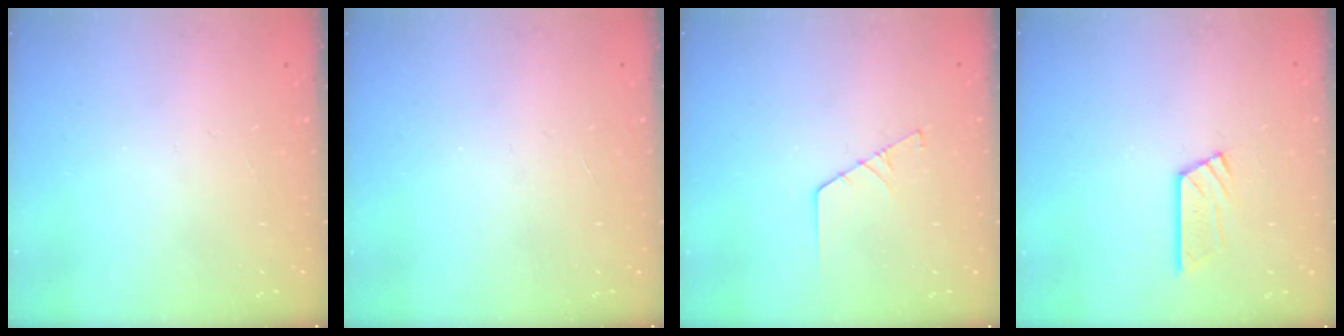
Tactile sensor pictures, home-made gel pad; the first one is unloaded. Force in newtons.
{"total": 0.0}
{"total": 2.2, "press": 2.2, "slide": 0.0}
{"total": 6.7, "press": 6.7, "slide": 0.2}